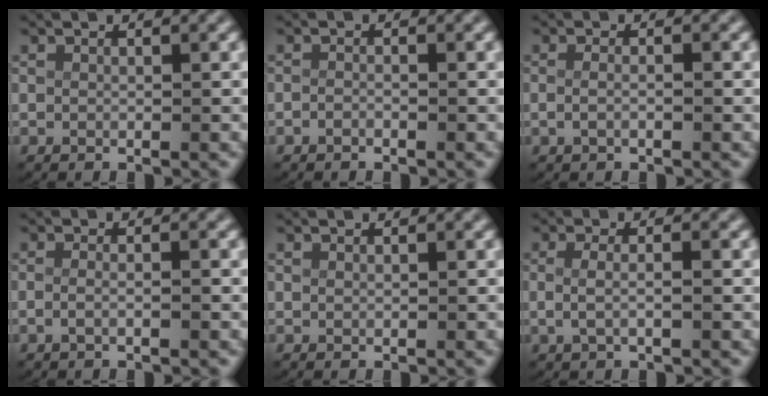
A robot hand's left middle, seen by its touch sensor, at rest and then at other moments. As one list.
[{"total": 0.8, "force": [-0.8, 0.2, 0.1], "torque": [-0.008, -0.008, -0.012]}, {"total": 1.2, "force": [-0.7, 0.3, 1.0], "torque": [-0.030, -0.009, -0.008]}, {"total": 1.3, "force": [-0.9, 0.2, 0.9], "torque": [-0.030, -0.011, -0.011]}, {"total": 0.0}, {"total": 2.1, "force": [-0.4, 0.8, 1.9], "torque": [-0.049, -0.008, -0.003]}]